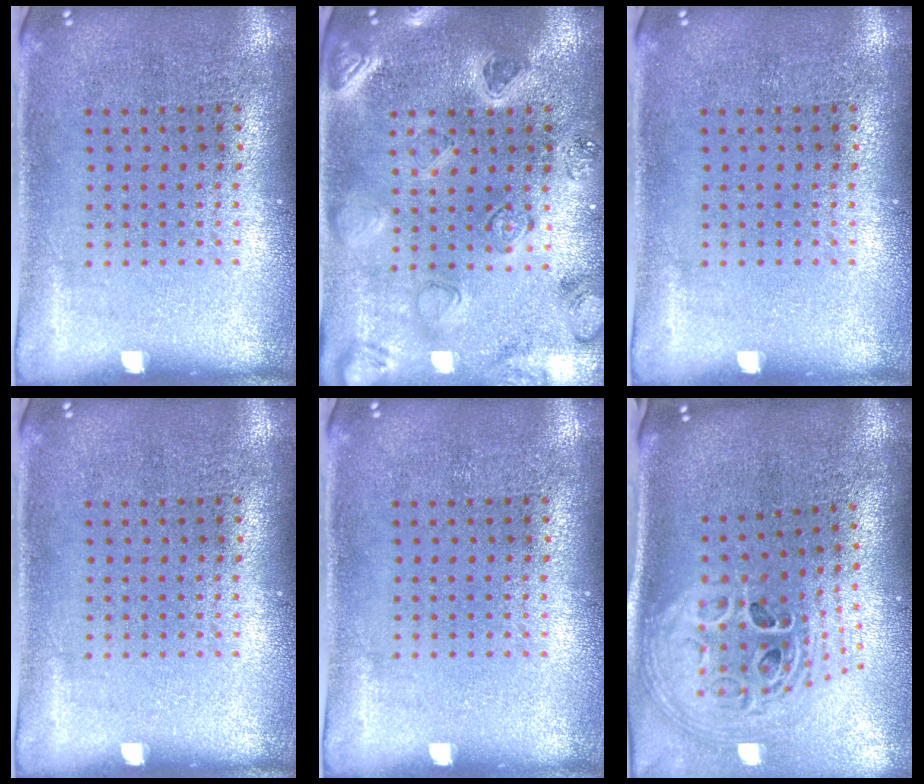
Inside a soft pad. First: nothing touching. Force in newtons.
{"total": 1.8, "press": 1.7, "slide": 0.2}
{"total": 0.0}
{"total": 0.0}
{"total": 0.0}
{"total": 2.8, "press": 2.0, "slide": 2.0}